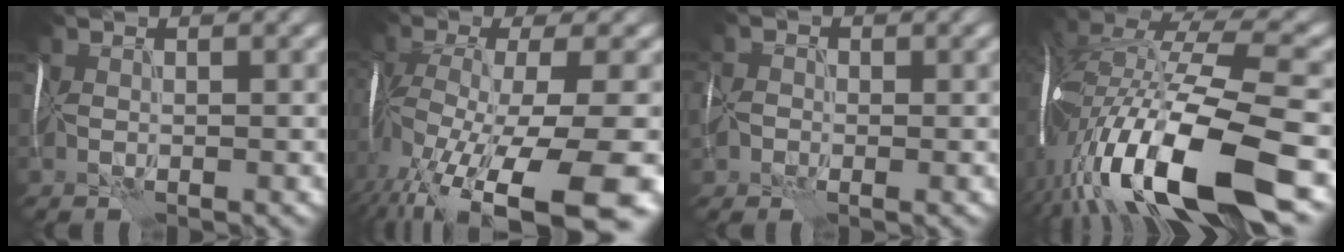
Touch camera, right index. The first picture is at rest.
{"total": 14.2, "force": [-6.6, 5.2, 11.5], "torque": [-0.236, -0.032, -0.078]}
{"total": 3.5, "force": [-1.2, 2.7, 1.9], "torque": [-0.052, -0.003, -0.024]}
{"total": 14.0, "force": [-4.8, 5.4, 12.0], "torque": [-0.252, 0.001, -0.073]}